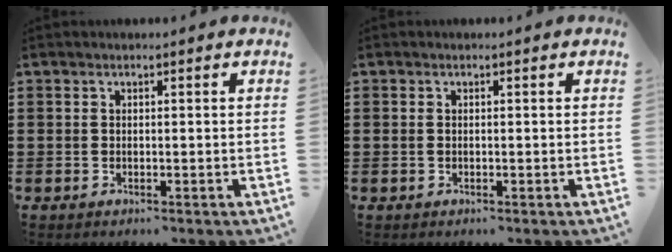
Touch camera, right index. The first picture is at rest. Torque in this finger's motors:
{"motor_torque": [0.25, 0.59, 0.02, 0.01]}